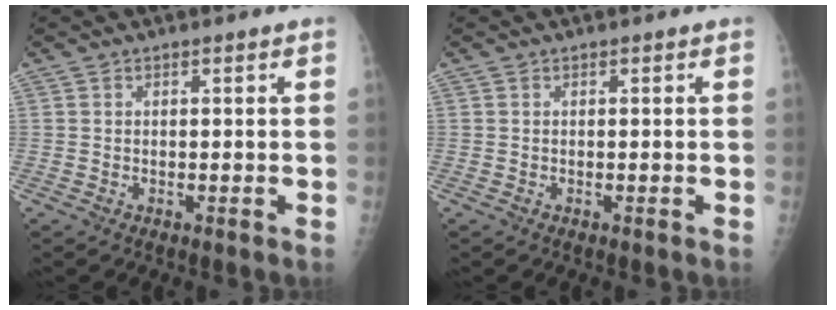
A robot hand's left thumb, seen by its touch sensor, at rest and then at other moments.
{"total": 0.0}